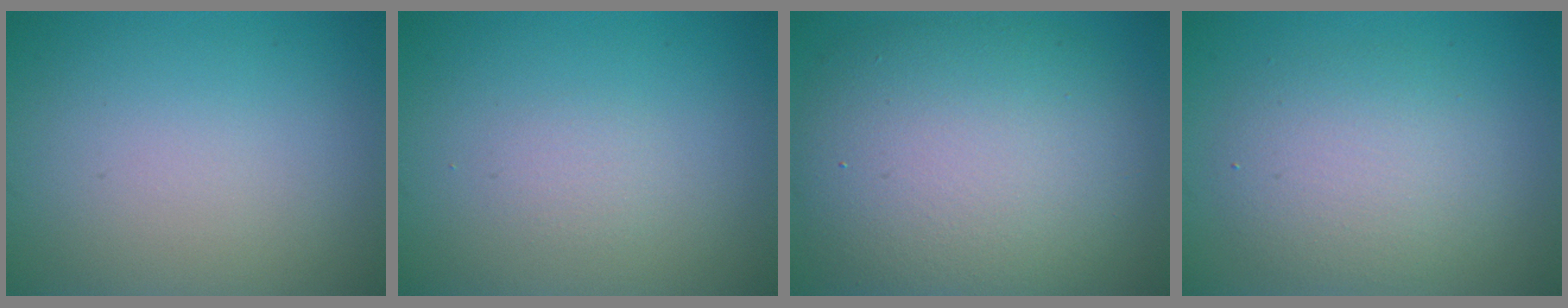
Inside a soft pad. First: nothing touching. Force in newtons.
{"total": 0.9, "press": 0.9, "slide": 0.0}
{"total": 10.8, "press": 10.8, "slide": 1.0}
{"total": 4.1, "press": 4.1, "slide": 0.3}